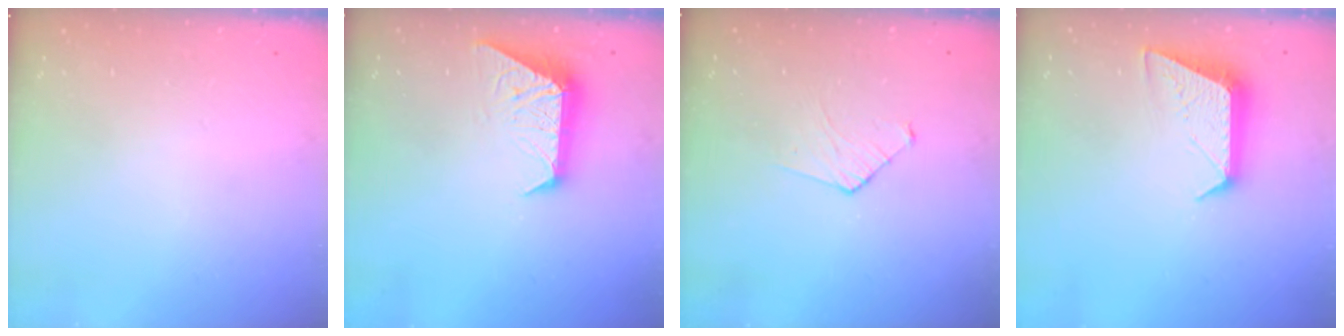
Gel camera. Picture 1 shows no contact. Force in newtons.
{"total": 9.1, "press": 9.1, "slide": 0.7}
{"total": 4.7, "press": 4.7, "slide": 0.4}
{"total": 9.9, "press": 9.9, "slide": 0.2}